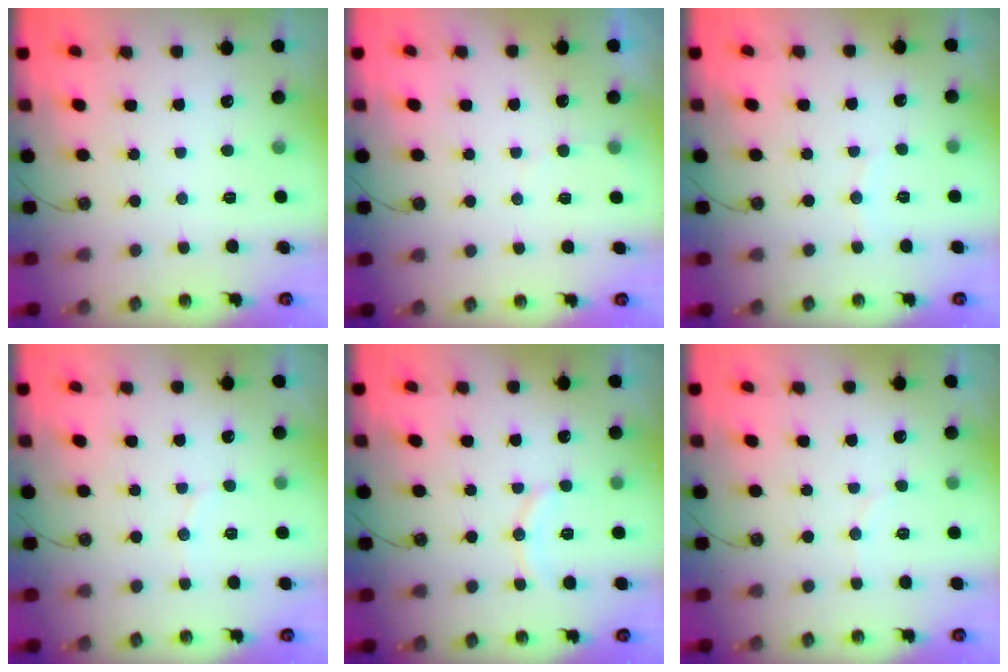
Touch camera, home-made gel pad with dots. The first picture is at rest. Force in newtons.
{"total": 2.6, "press": 2.6, "slide": 0.3}
{"total": 2.6, "press": 2.6, "slide": 0.3}
{"total": 2.9, "press": 2.9, "slide": 0.3}
{"total": 8.3, "press": 8.2, "slide": 1.1}
{"total": 2.7, "press": 2.6, "slide": 0.7}